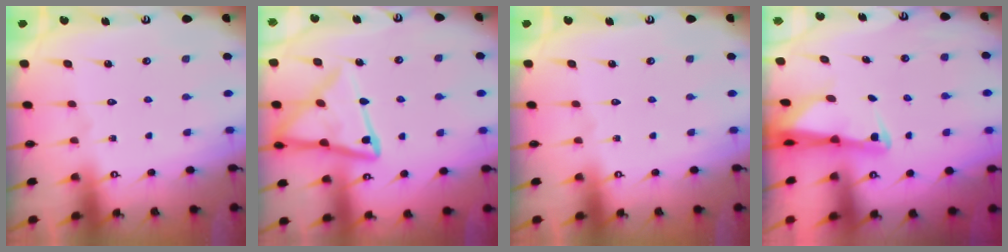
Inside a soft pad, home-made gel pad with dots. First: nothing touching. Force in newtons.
{"total": 15.4, "press": 15.3, "slide": 1.3}
{"total": 0.0}
{"total": 2.4, "press": 2.3, "slide": 0.5}